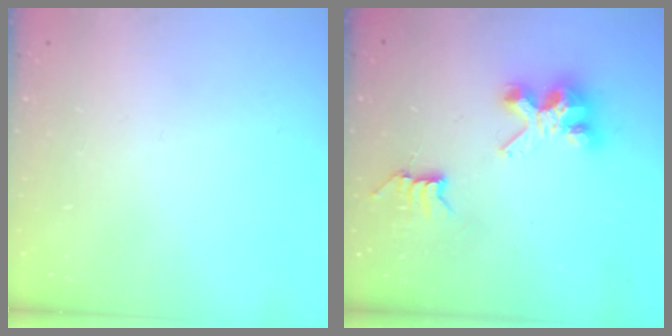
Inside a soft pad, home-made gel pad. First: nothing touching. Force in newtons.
{"total": 7.8, "press": 7.8, "slide": 0.3}